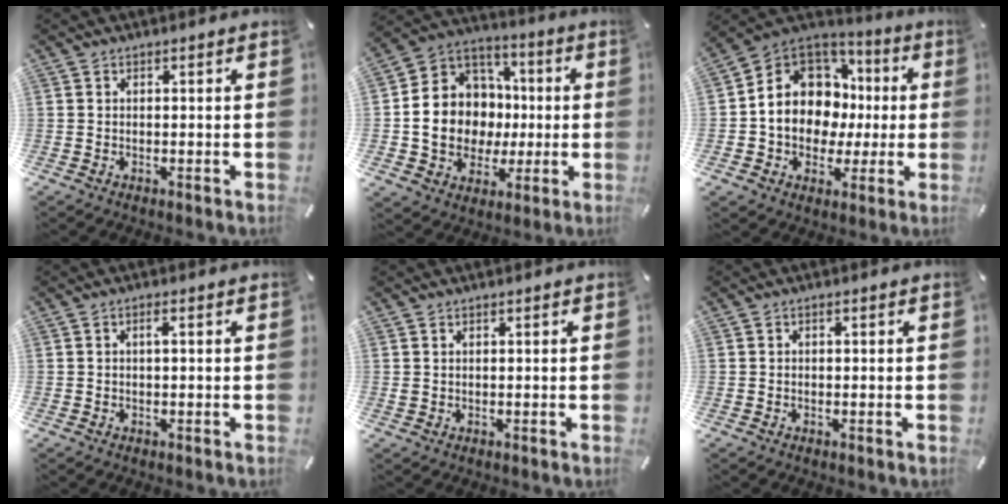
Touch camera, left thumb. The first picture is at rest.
{"total": 15.1, "force": [-2.2, 13.6, 6.3], "torque": [-0.133, 0.006, -0.027]}
{"total": 13.5, "force": [0.3, 11.8, 6.4], "torque": [-0.130, -0.016, 0.012]}
{"total": 1.4, "force": [0.2, 0.5, 1.2], "torque": [-0.024, 0.003, 0.002]}
{"total": 0.8, "force": [0.3, 0.7, 0.2], "torque": [-0.003, 0.003, 0.005]}
{"total": 0.7, "force": [-0.1, 0.5, 0.4], "torque": [-0.006, 0.002, -0.004]}